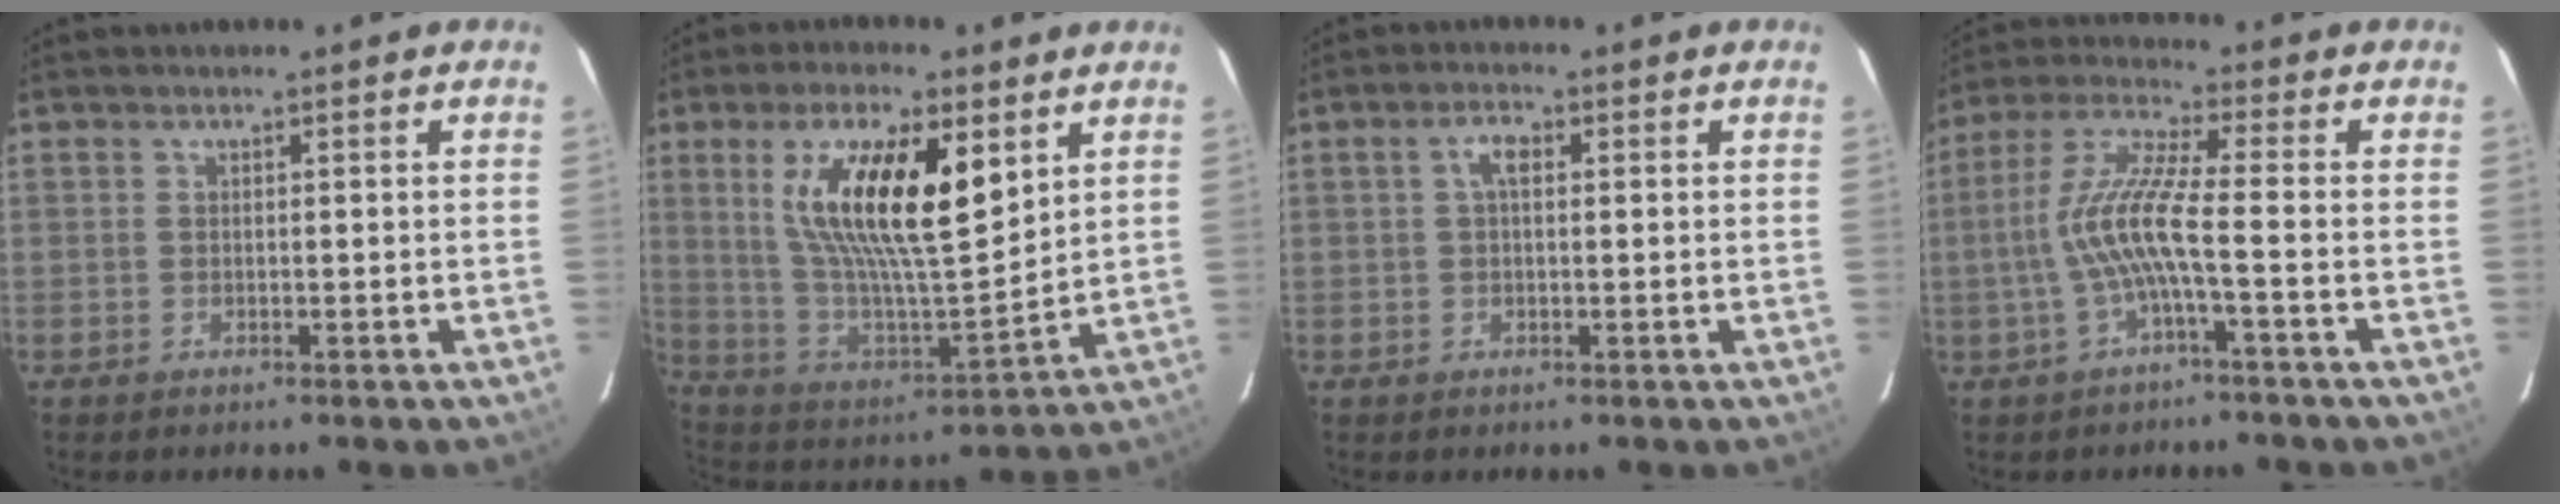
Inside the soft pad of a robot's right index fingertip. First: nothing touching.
{"total": 19.7, "force": [7.7, 6.1, 17.0], "torque": [-0.313, 0.000, 0.145]}
{"total": 2.7, "force": [0.5, 1.2, 2.3], "torque": [-0.046, 0.010, 0.009]}
{"total": 9.1, "force": [-2.3, 0.2, 8.8], "torque": [-0.195, 0.007, -0.042]}